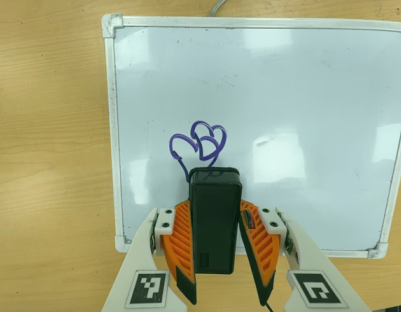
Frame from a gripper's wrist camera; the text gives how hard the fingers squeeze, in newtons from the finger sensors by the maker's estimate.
{"total": 7.0, "left": 5.4, "right": 8.5}